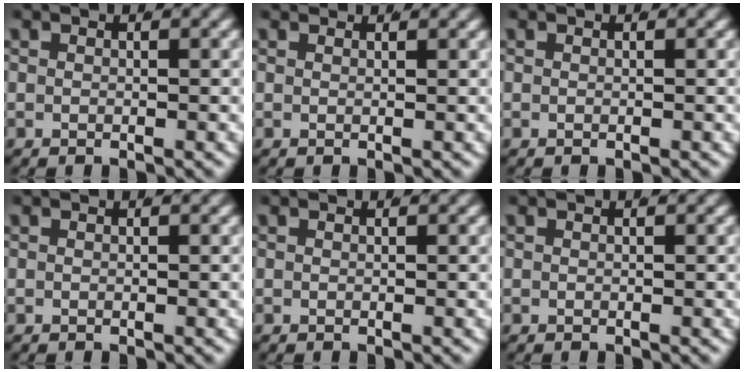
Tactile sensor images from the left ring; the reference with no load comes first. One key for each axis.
{"total": 0.9, "fx": 0.8, "fy": -0.4, "fz": 0.0, "tx": 0.006, "ty": -0.004, "tz": 0.015}
{"total": 0.0}
{"total": 0.0}
{"total": 0.0}
{"total": 0.0}